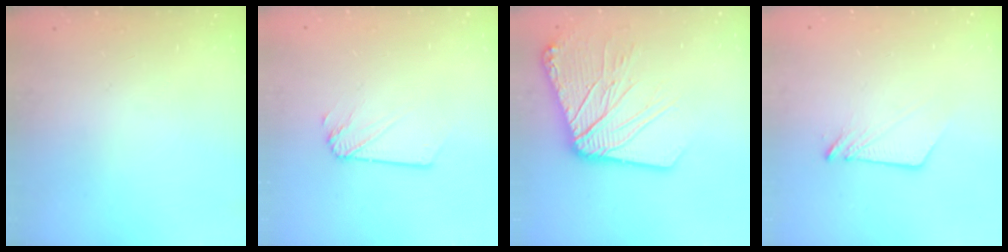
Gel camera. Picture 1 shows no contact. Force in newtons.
{"total": 1.7, "press": 1.7, "slide": 0.2}
{"total": 18.5, "press": 18.3, "slide": 2.7}
{"total": 6.1, "press": 6.1, "slide": 0.2}